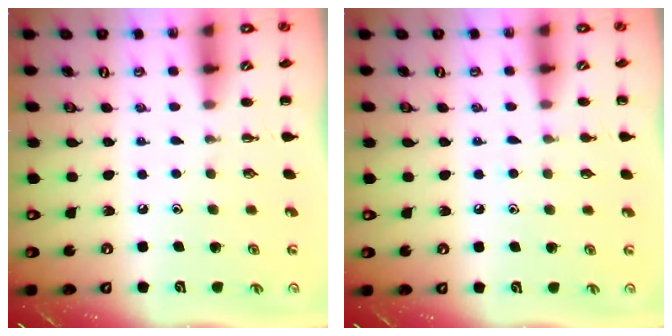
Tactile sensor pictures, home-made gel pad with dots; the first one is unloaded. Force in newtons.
{"total": 4.4, "press": 4.1, "slide": 1.5}